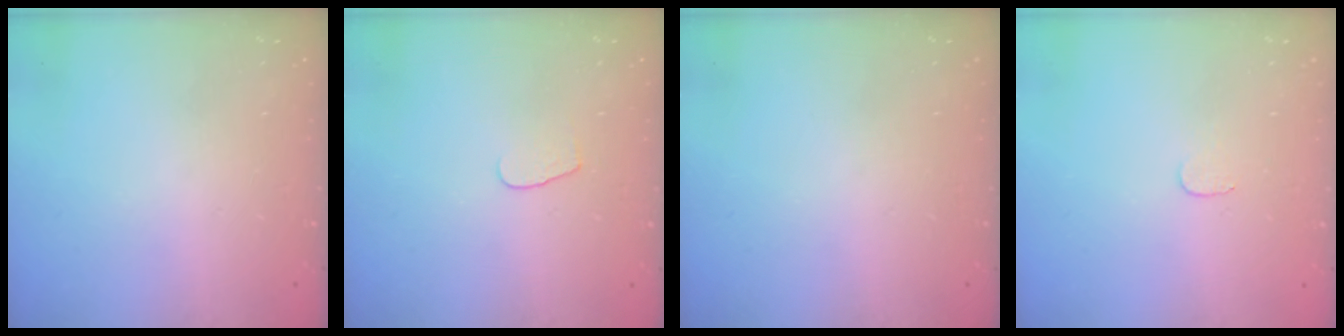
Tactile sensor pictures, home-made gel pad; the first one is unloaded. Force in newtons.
{"total": 4.2, "press": 4.2, "slide": 0.4}
{"total": 0.0}
{"total": 3.0, "press": 3.0, "slide": 0.3}